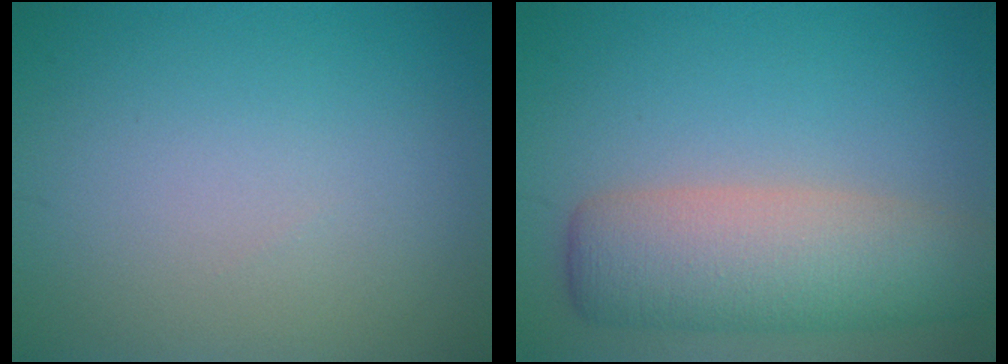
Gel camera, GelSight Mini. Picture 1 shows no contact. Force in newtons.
{"total": 7.3, "press": 7.3, "slide": 0.4}